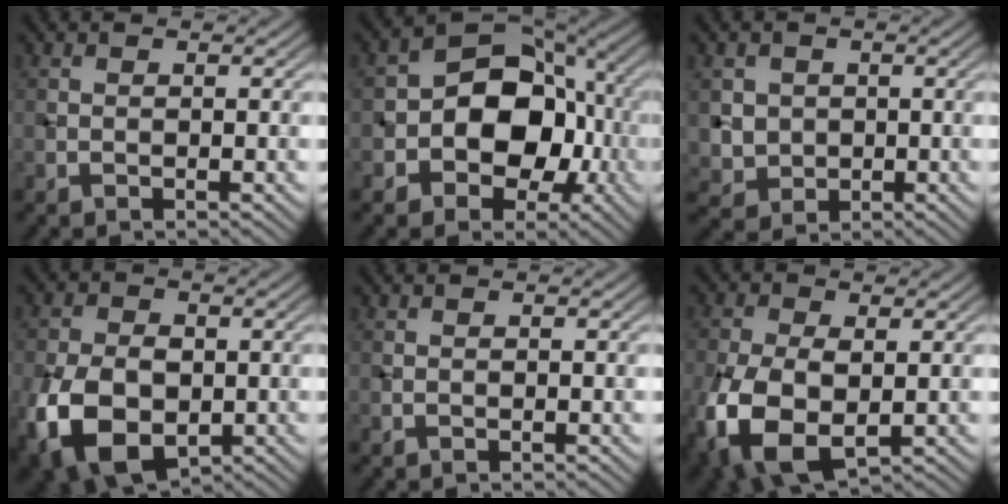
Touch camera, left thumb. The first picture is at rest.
{"total": 12.0, "force": [-2.0, 8.9, 7.9], "torque": [-0.116, -0.003, -0.047]}
{"total": 3.6, "force": [0.5, 3.4, 0.9], "torque": [-0.037, -0.012, 0.009]}
{"total": 12.1, "force": [-3.6, 7.9, 8.4], "torque": [-0.179, -0.023, -0.064]}
{"total": 0.0}
{"total": 11.3, "force": [-3.1, 6.6, 8.6], "torque": [-0.222, -0.032, -0.053]}